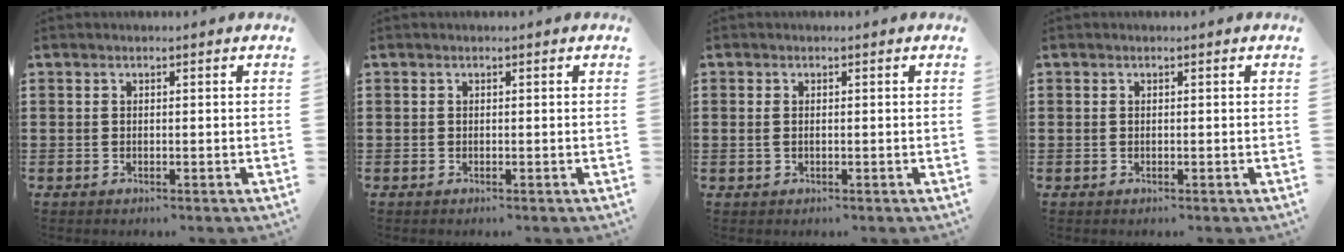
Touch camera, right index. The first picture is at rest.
{"total": 0.0}
{"total": 1.1, "force": [0.0, 0.6, 0.9], "torque": [-0.027, 0.001, -0.003]}
{"total": 0.0}